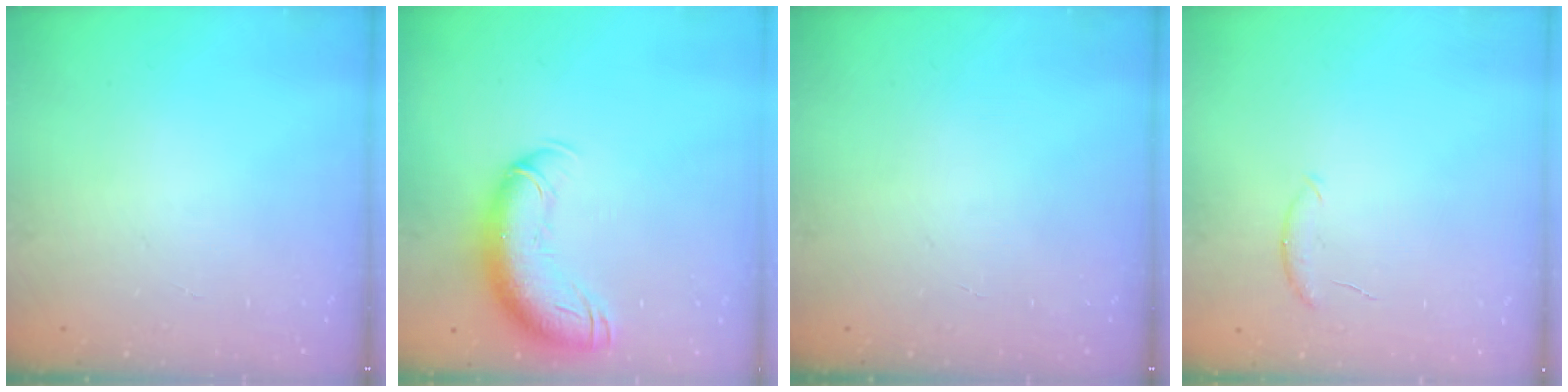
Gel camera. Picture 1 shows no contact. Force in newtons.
{"total": 15.2, "press": 14.8, "slide": 3.6}
{"total": 0.0}
{"total": 6.2, "press": 6.1, "slide": 0.9}